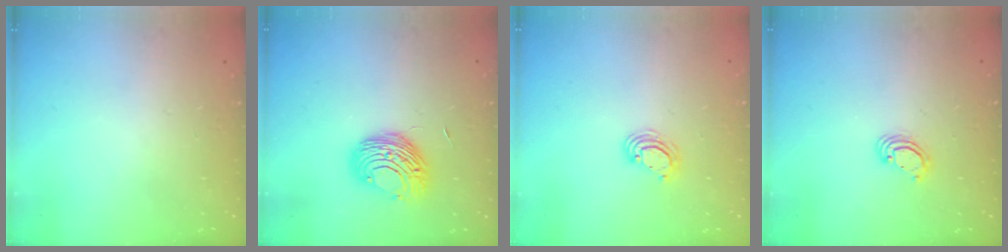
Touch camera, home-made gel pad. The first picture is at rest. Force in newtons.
{"total": 10.0, "press": 10.0, "slide": 0.5}
{"total": 4.4, "press": 4.4, "slide": 0.2}
{"total": 3.6, "press": 3.6, "slide": 0.2}